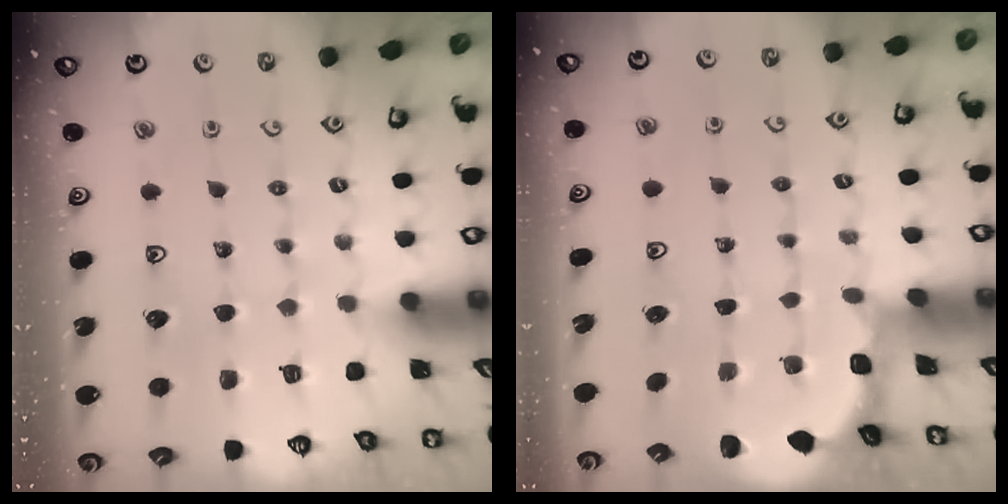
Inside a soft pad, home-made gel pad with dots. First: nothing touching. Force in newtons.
{"total": 2.0, "press": 1.8, "slide": 0.7}